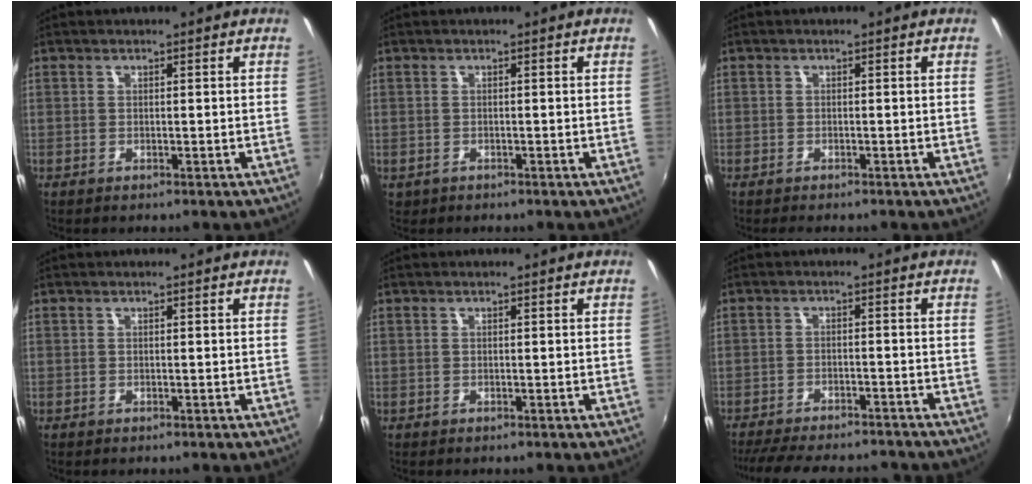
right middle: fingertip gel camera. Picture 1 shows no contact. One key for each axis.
{"total": 1.2, "fx": -0.4, "fy": 1.0, "fz": 0.5, "tx": -0.011, "ty": -0.001, "tz": -0.003}
{"total": 1.4, "fx": -1.2, "fy": 0.5, "fz": 0.4, "tx": -0.012, "ty": -0.005, "tz": -0.021}
{"total": 0.0}
{"total": 0.0}
{"total": 16.2, "fx": -14.1, "fy": 3.8, "fz": 7.0, "tx": -0.147, "ty": -0.020, "tz": -0.199}